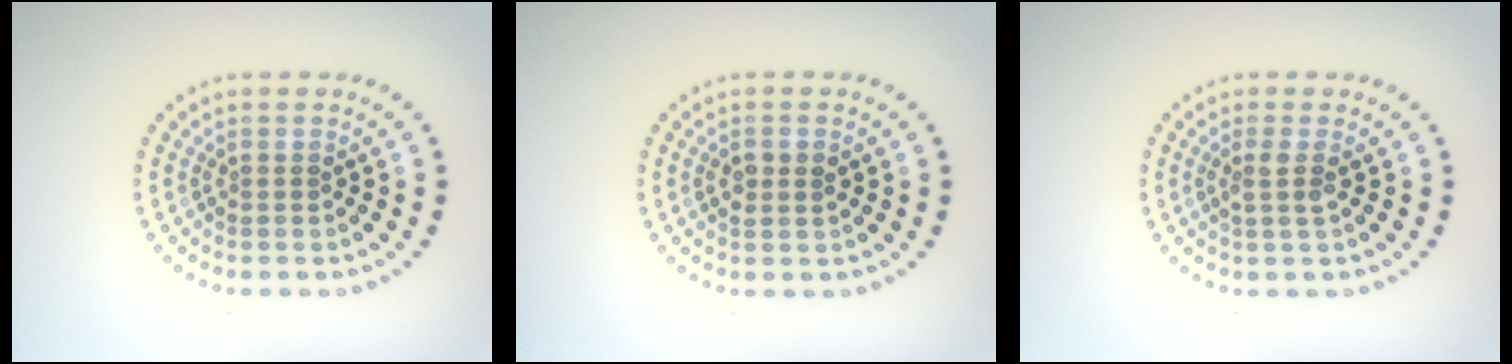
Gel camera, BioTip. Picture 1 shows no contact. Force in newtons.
{"total": 1.5, "press": 1.5, "slide": 0.3}
{"total": 1.5, "press": 1.1, "slide": 1.0}